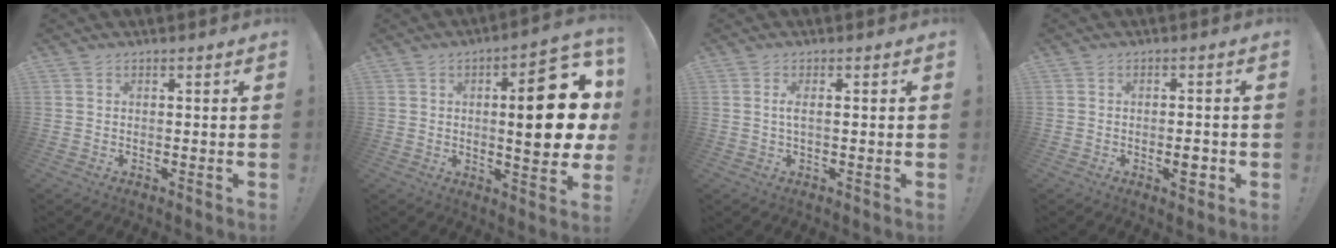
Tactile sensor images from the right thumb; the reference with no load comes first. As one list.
[{"total": 19.2, "force": [2.0, 6.0, 18.1], "torque": [-0.230, -0.009, 0.022]}, {"total": 2.5, "force": [0.0, 0.3, 2.5], "torque": [-0.063, 0.002, -0.003]}, {"total": 3.9, "force": [-1.6, 1.3, 3.3], "torque": [-0.040, 0.006, -0.028]}]